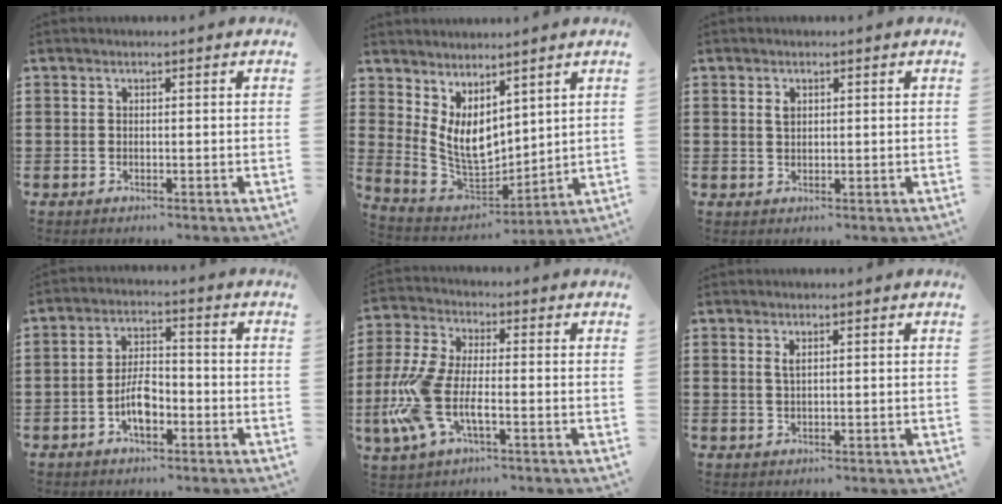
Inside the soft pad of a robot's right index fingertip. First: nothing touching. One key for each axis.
{"total": 6.7, "fx": 3.0, "fy": 4.2, "fz": 4.3, "tx": -0.118, "ty": -0.023, "tz": 0.056}
{"total": 1.4, "fx": 0.6, "fy": 0.8, "fz": 1.0, "tx": -0.021, "ty": 0.005, "tz": 0.010}
{"total": 5.6, "fx": -2.3, "fy": 2.6, "fz": 4.4, "tx": -0.096, "ty": 0.003, "tz": -0.047}
{"total": 9.5, "fx": -2.6, "fy": 4.3, "fz": 8.1, "tx": -0.207, "ty": -0.014, "tz": -0.054}
{"total": 1.3, "fx": 0.5, "fy": 0.3, "fz": 1.1, "tx": -0.023, "ty": 0.003, "tz": 0.008}